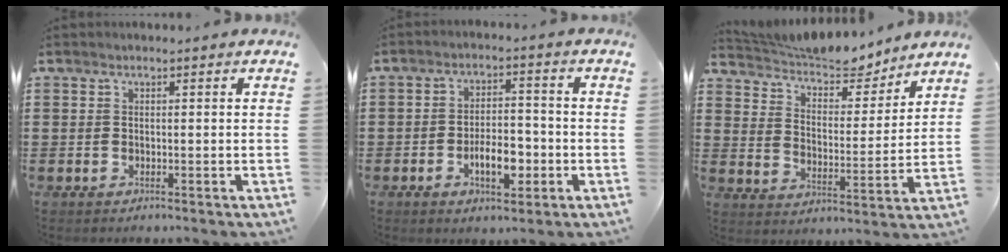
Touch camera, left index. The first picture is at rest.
{"total": 6.2, "force": [-2.3, 3.0, 4.9], "torque": [-0.081, 0.006, -0.044]}
{"total": 5.7, "force": [5.4, 1.4, 1.3], "torque": [-0.053, -0.033, 0.088]}